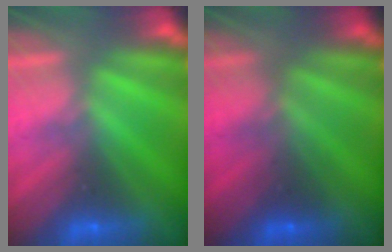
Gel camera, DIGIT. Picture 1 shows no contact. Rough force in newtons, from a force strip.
{"total": 2.0}